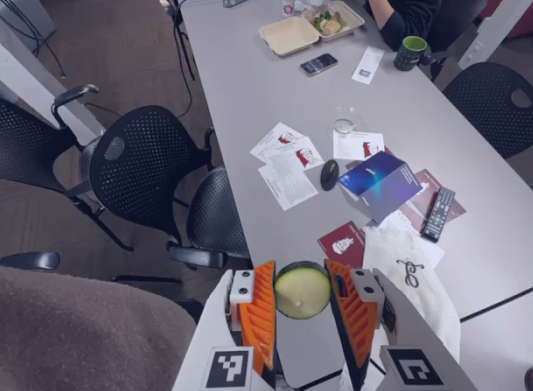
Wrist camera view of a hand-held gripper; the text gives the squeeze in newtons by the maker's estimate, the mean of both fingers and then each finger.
{"total": 13.6, "left": 14.6, "right": 12.6}